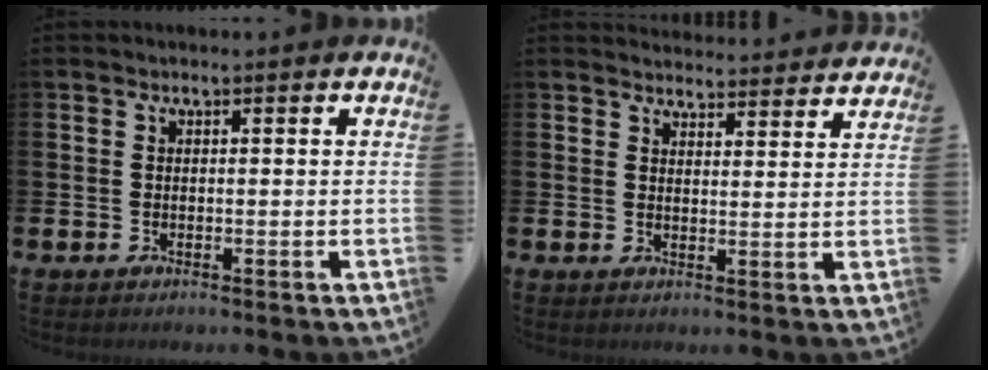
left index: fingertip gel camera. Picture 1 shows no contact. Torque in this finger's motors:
{"motor_torque": [0.67, -1.43, -0.47, -0.02]}